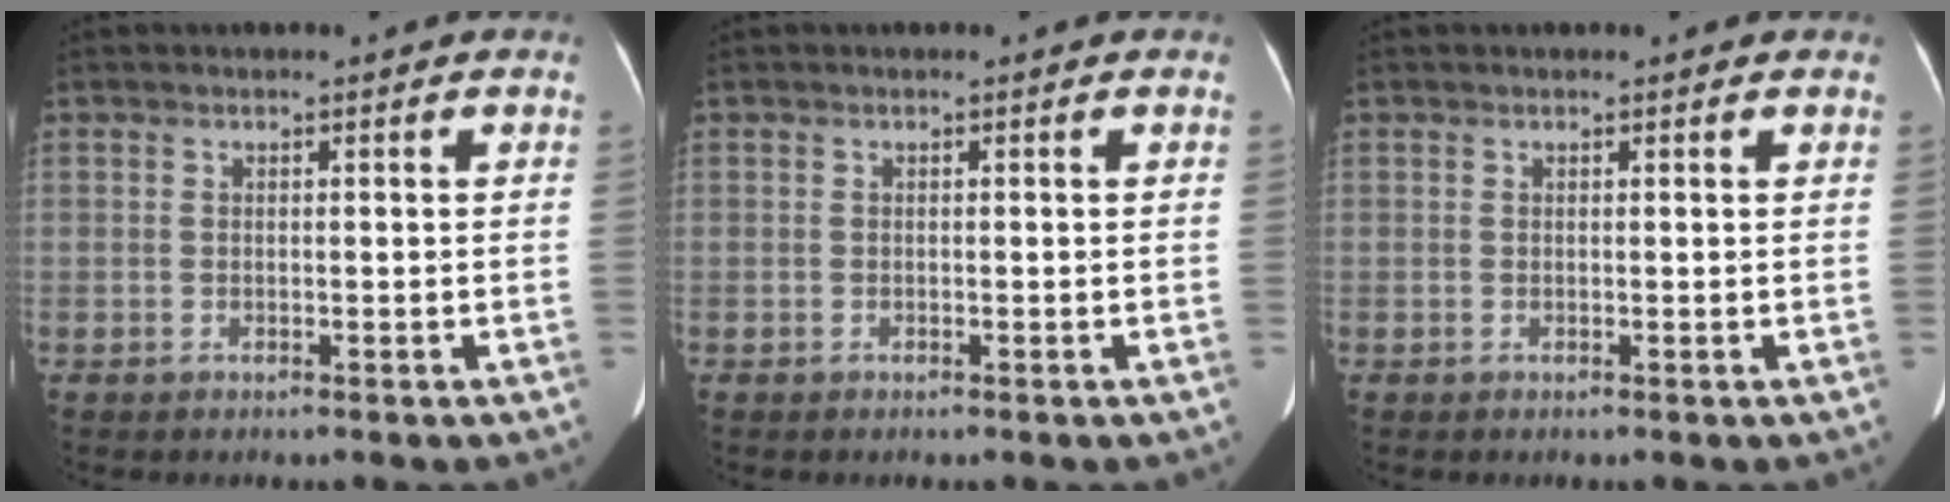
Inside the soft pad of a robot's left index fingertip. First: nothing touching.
{"total": 0.0}
{"total": 0.8, "force": [0.7, 0.2, 0.2], "torque": [-0.005, 0.009, 0.009]}